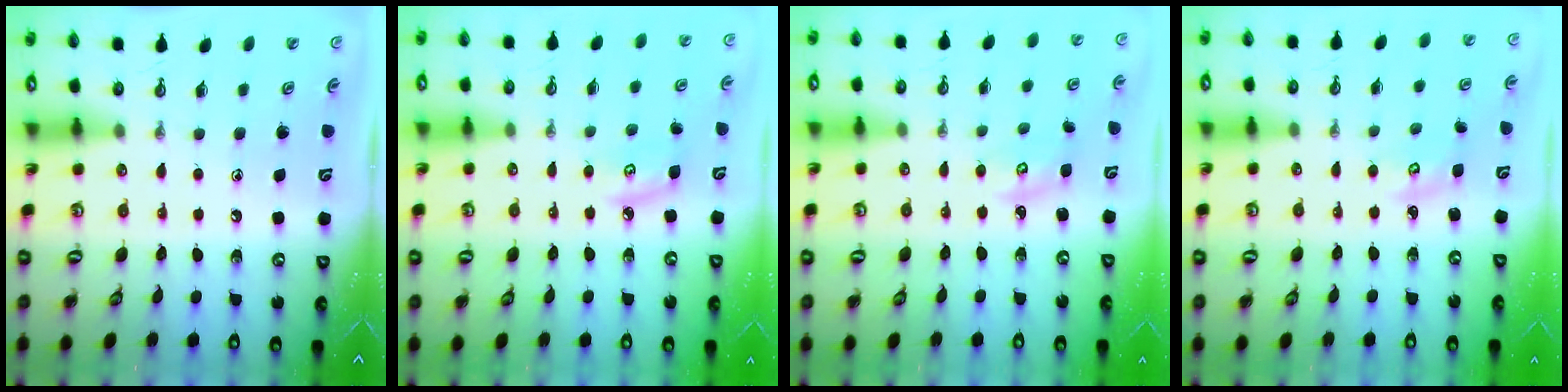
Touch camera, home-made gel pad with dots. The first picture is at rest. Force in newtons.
{"total": 5.0, "press": 5.0, "slide": 0.3}
{"total": 3.1, "press": 3.1, "slide": 0.2}
{"total": 2.7, "press": 2.7, "slide": 0.3}